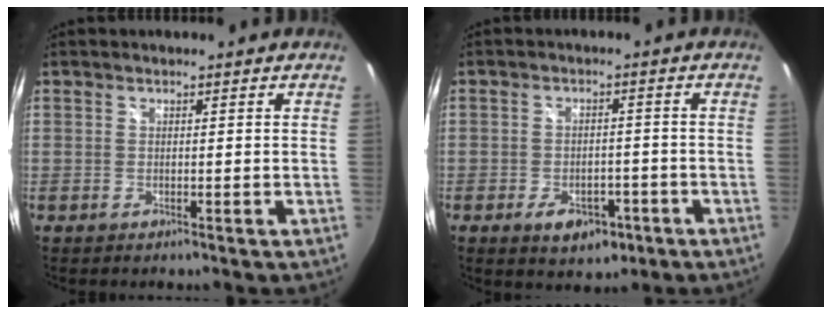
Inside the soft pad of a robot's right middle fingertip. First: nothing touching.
{"total": 6.6, "force": [-3.5, 4.1, 3.9], "torque": [-0.080, 0.003, -0.043]}